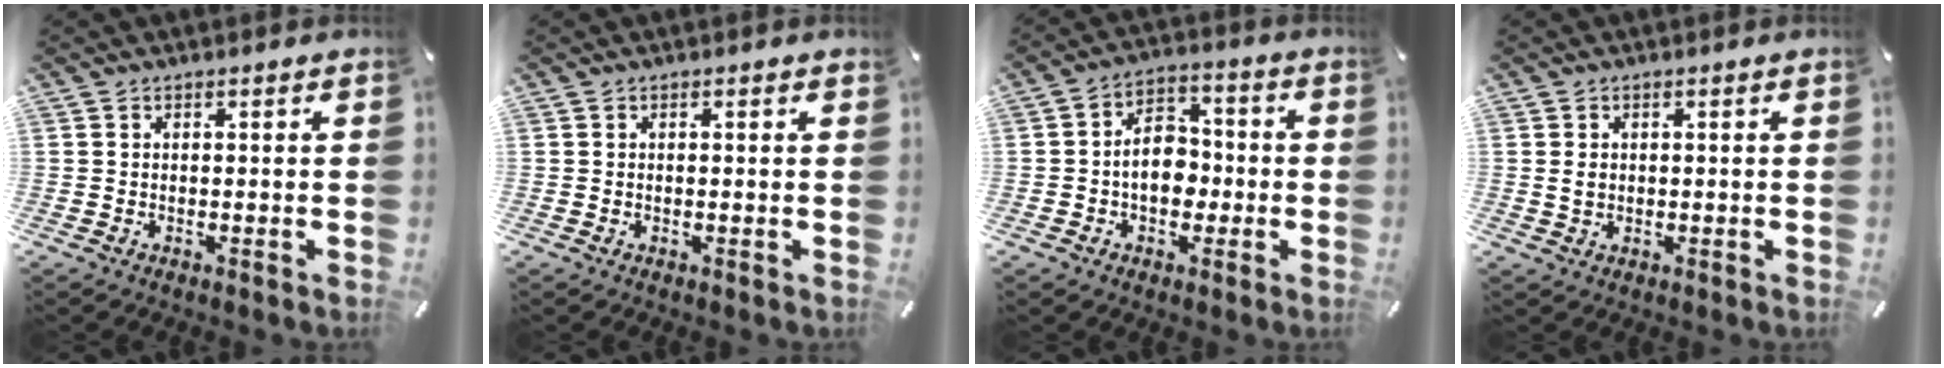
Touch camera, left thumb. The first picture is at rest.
{"total": 0.0}
{"total": 8.9, "force": [-1.4, 6.7, 5.8], "torque": [-0.095, 0.012, -0.027]}
{"total": 2.0, "force": [0.1, 1.6, 1.2], "torque": [-0.024, 0.004, 0.002]}